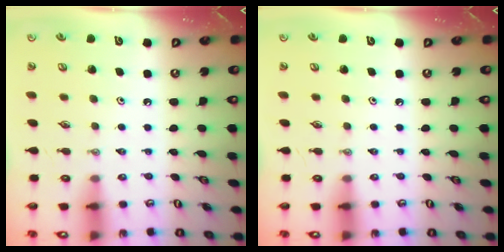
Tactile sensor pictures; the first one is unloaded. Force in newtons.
{"total": 0.0}